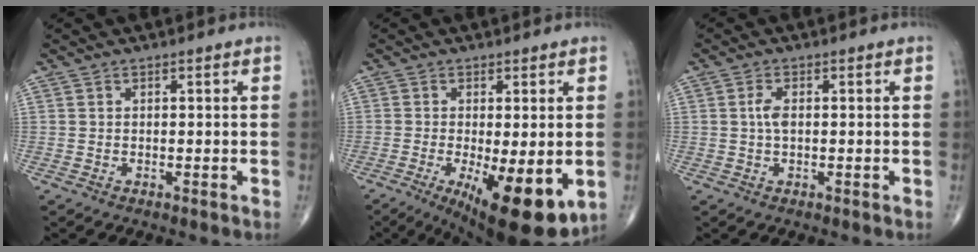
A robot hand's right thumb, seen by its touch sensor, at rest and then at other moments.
{"total": 14.0, "force": [-4.1, 4.5, 12.6], "torque": [-0.174, -0.025, -0.047]}
{"total": 2.3, "force": [0.1, 1.0, 2.0], "torque": [-0.046, 0.004, 0.000]}